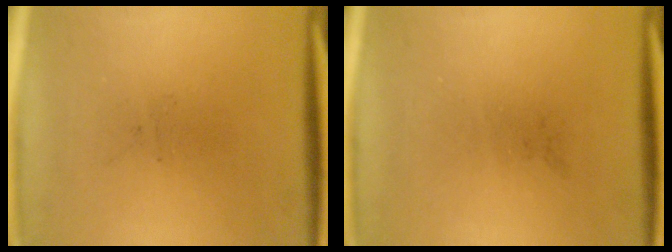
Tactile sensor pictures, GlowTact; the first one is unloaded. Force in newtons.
{"total": 0.0}